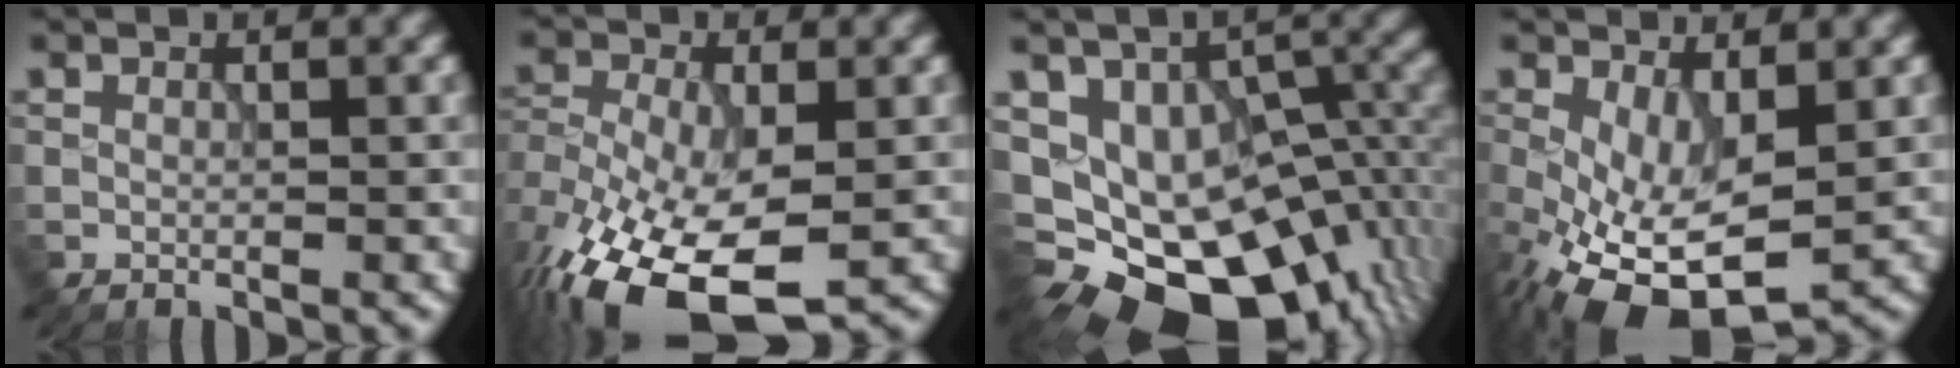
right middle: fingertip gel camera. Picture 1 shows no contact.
{"total": 13.2, "force": [-6.3, 6.9, 9.3], "torque": [-0.191, -0.036, -0.102]}
{"total": 16.0, "force": [-4.8, 10.1, 11.5], "torque": [-0.169, -0.011, -0.053]}
{"total": 9.7, "force": [-3.0, 4.4, 8.0], "torque": [-0.174, -0.027, -0.040]}